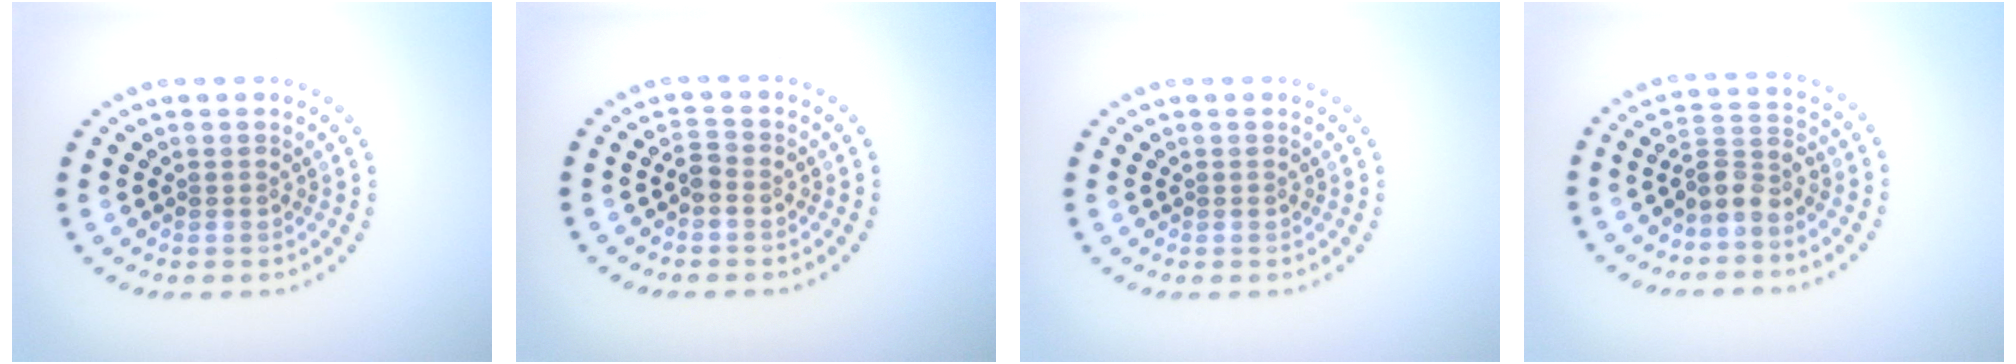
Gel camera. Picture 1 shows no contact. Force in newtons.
{"total": 1.0, "press": 1.0, "slide": 0.3}
{"total": 0.0}
{"total": 2.7, "press": 2.1, "slide": 1.7}